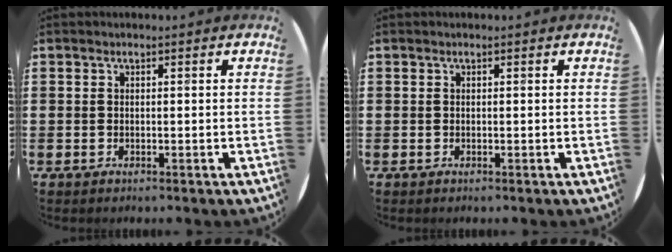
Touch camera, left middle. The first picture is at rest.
{"total": 0.0}